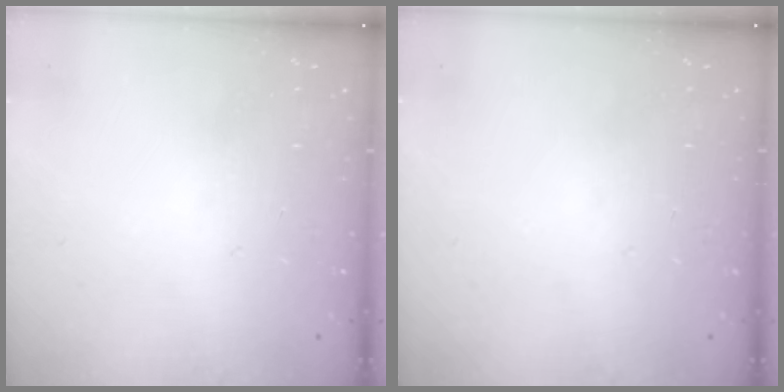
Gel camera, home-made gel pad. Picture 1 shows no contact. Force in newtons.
{"total": 0.0}